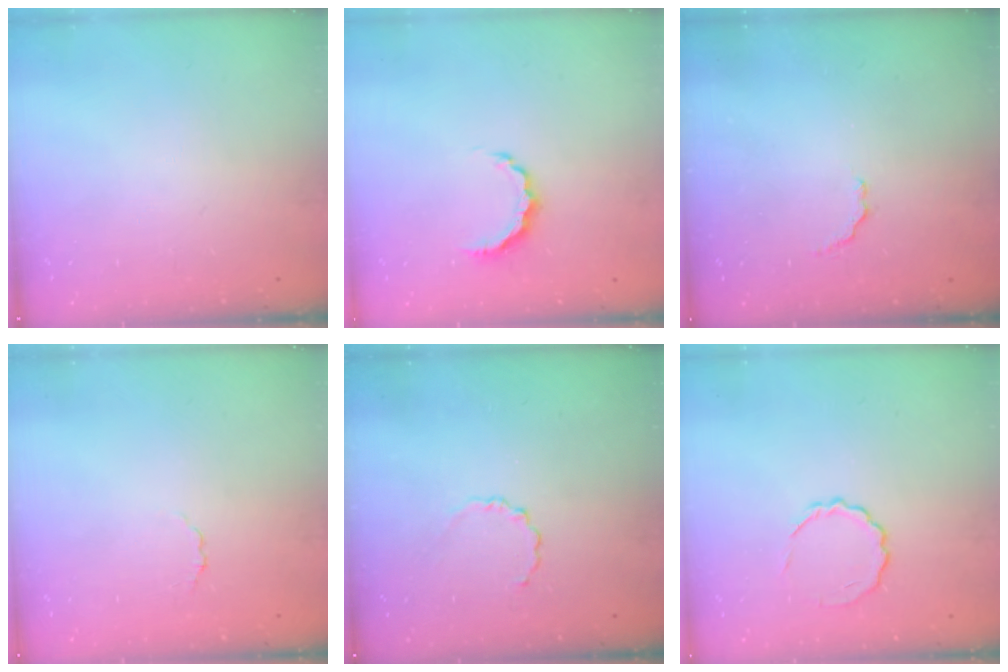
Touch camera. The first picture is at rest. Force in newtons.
{"total": 6.0, "press": 6.0, "slide": 0.9}
{"total": 2.6, "press": 2.5, "slide": 0.9}
{"total": 2.0, "press": 1.9, "slide": 0.6}
{"total": 3.6, "press": 3.4, "slide": 1.2}
{"total": 6.2, "press": 6.0, "slide": 1.5}